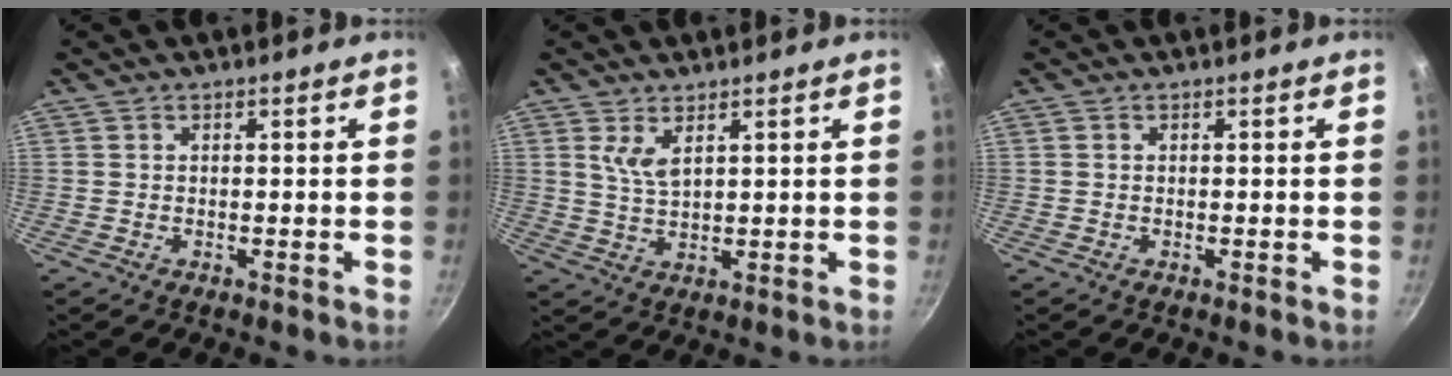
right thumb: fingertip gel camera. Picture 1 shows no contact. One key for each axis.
{"total": 4.0, "fx": 2.1, "fy": 1.7, "fz": 3.0, "tx": -0.057, "ty": -0.020, "tz": 0.044}
{"total": 0.0}